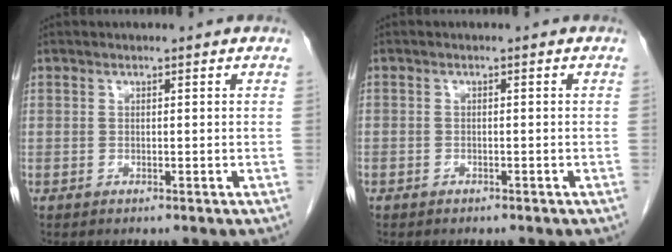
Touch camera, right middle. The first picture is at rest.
{"total": 0.9, "force": [-0.7, 0.6, 0.1], "torque": [-0.011, 0.001, -0.012]}